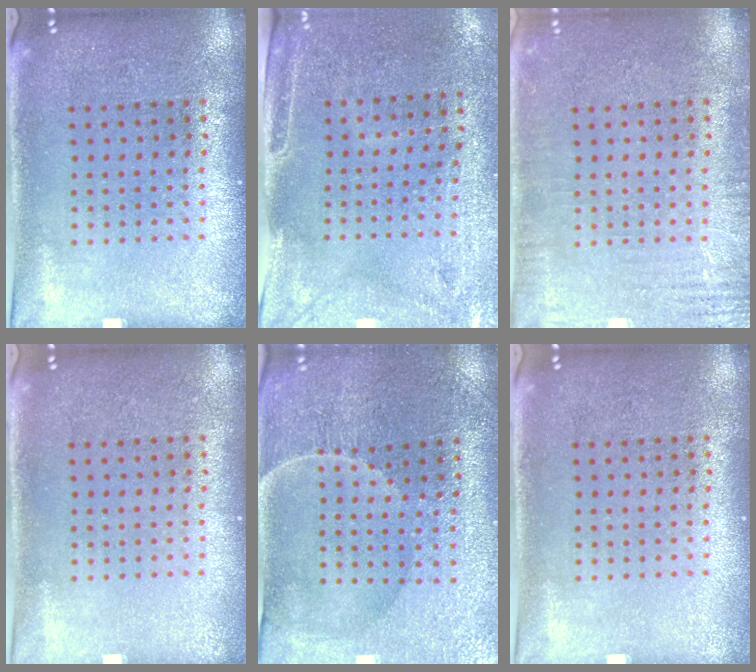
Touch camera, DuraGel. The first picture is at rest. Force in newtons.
{"total": 2.9, "press": 2.5, "slide": 1.6}
{"total": 3.2, "press": 3.2, "slide": 0.4}
{"total": 0.0}
{"total": 1.5, "press": 1.5, "slide": 0.1}
{"total": 0.0}